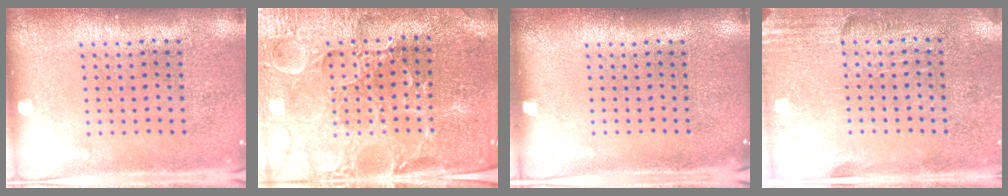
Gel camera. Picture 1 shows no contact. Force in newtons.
{"total": 3.3, "press": 3.3, "slide": 0.5}
{"total": 0.0}
{"total": 2.7, "press": 2.4, "slide": 1.4}